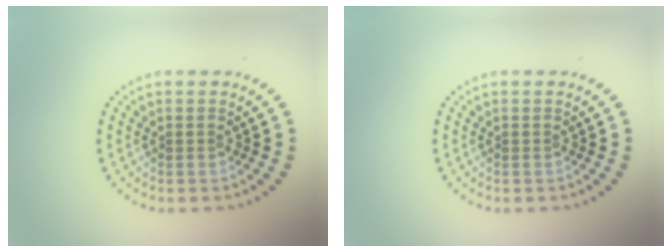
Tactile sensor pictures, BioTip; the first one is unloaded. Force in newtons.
{"total": 0.0}